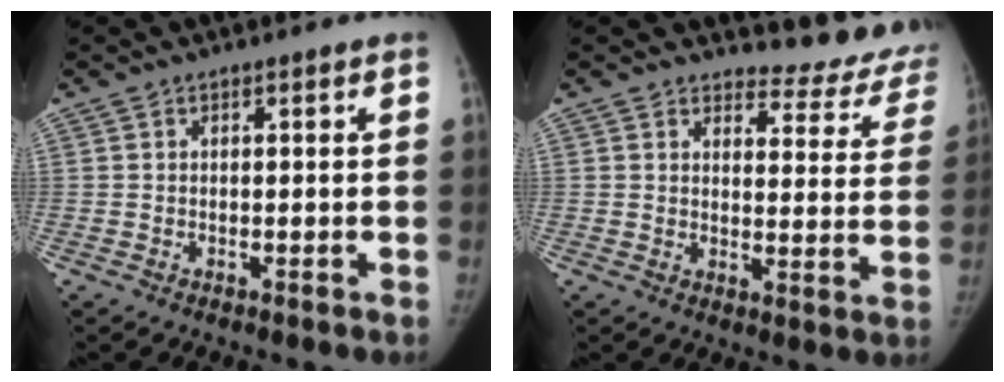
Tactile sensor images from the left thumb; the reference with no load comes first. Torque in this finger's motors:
{"motor_torque": [-0.02, -0.21, 0.15, -0.11, -0.04]}